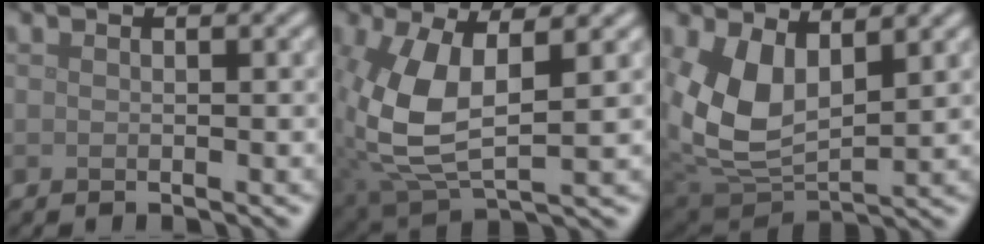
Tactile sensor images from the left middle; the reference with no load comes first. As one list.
[{"total": 8.2, "force": [0.6, 3.7, 7.2], "torque": [-0.171, -0.003, 0.014]}, {"total": 7.3, "force": [1.8, 4.3, 5.6], "torque": [-0.130, -0.015, 0.039]}]